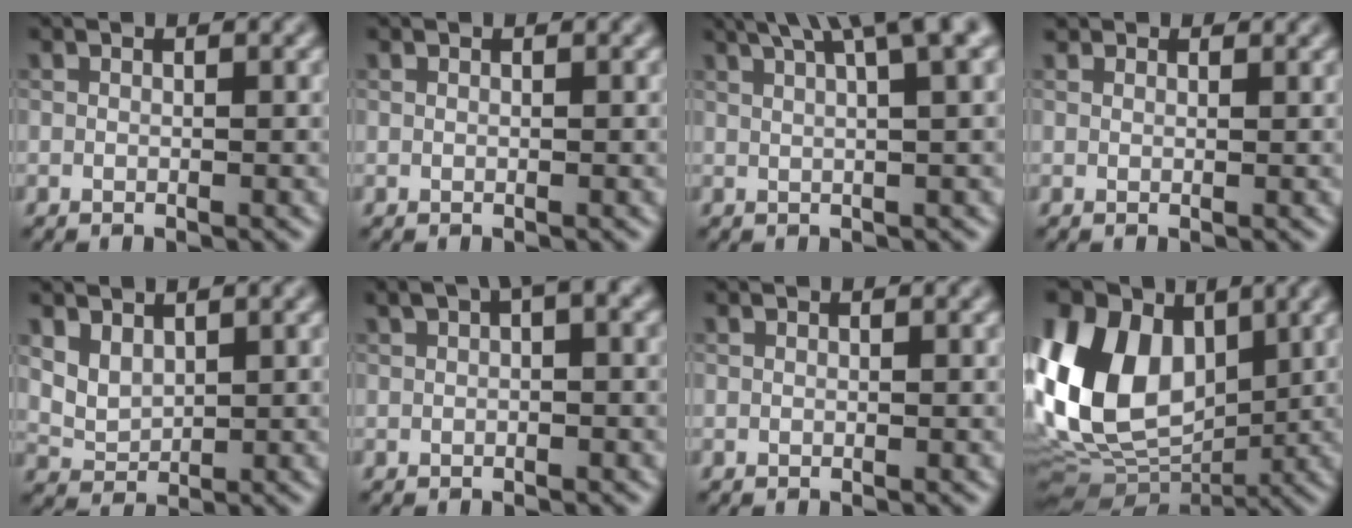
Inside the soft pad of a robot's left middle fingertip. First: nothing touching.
{"total": 0.0}
{"total": 8.1, "force": [4.7, 2.2, 6.2], "torque": [-0.054, 0.042, 0.036]}
{"total": 1.4, "force": [1.3, 0.5, 0.3], "torque": [-0.009, -0.003, 0.012]}
{"total": 2.2, "force": [1.3, 1.4, 1.1], "torque": [-0.027, -0.003, 0.032]}
{"total": 3.8, "force": [1.9, 0.9, 3.1], "torque": [-0.043, 0.017, 0.025]}
{"total": 0.0}
{"total": 14.4, "force": [2.7, 9.8, 10.2], "torque": [-0.210, 0.013, 0.039]}